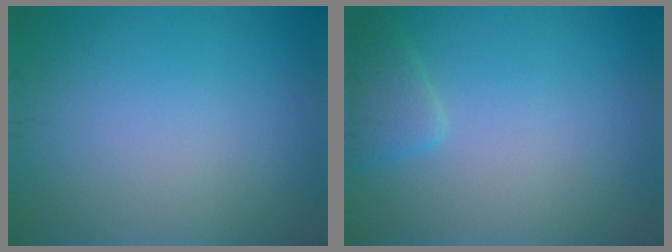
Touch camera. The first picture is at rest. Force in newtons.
{"total": 1.8, "press": 1.8, "slide": 0.2}